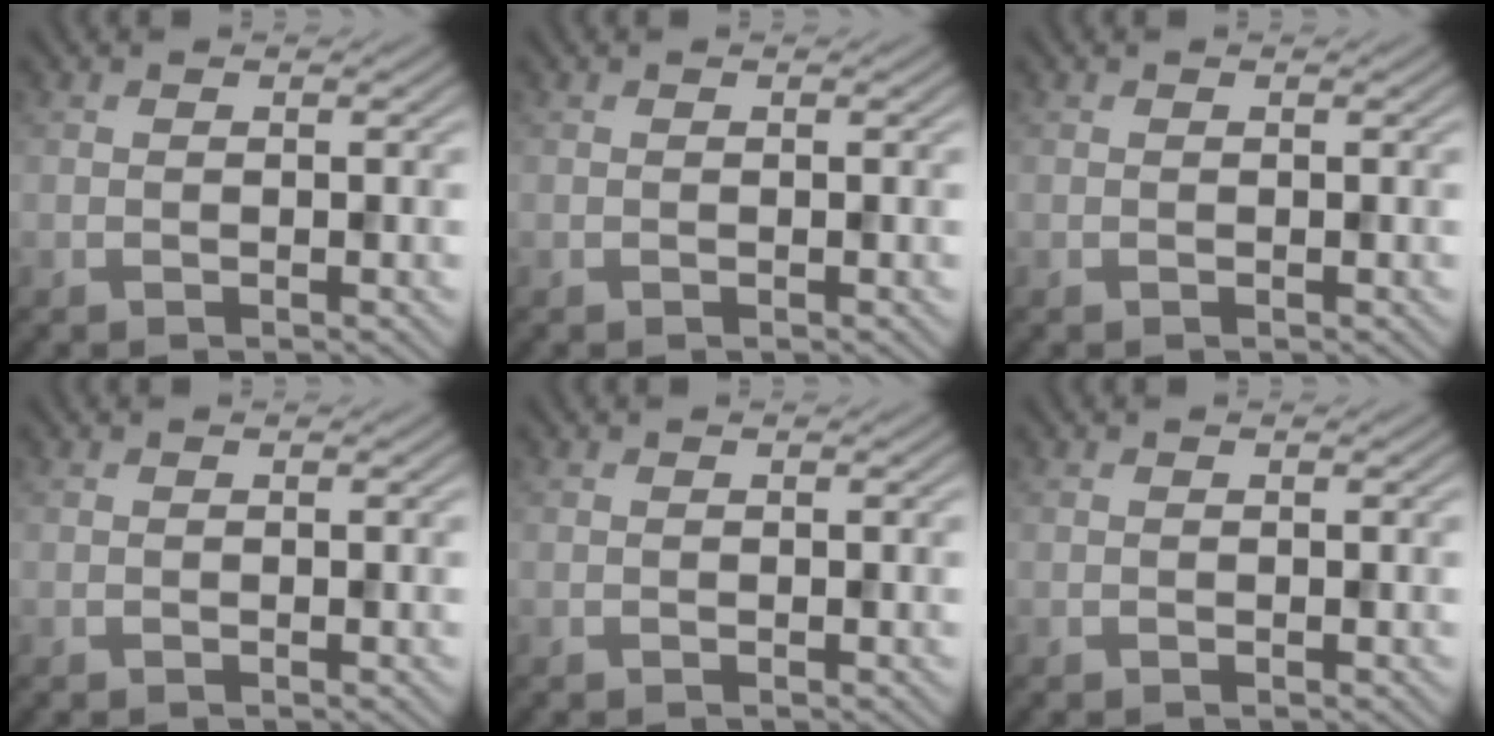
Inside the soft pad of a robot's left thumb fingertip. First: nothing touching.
{"total": 0.0}
{"total": 0.0}
{"total": 0.0}
{"total": 0.0}
{"total": 0.0}